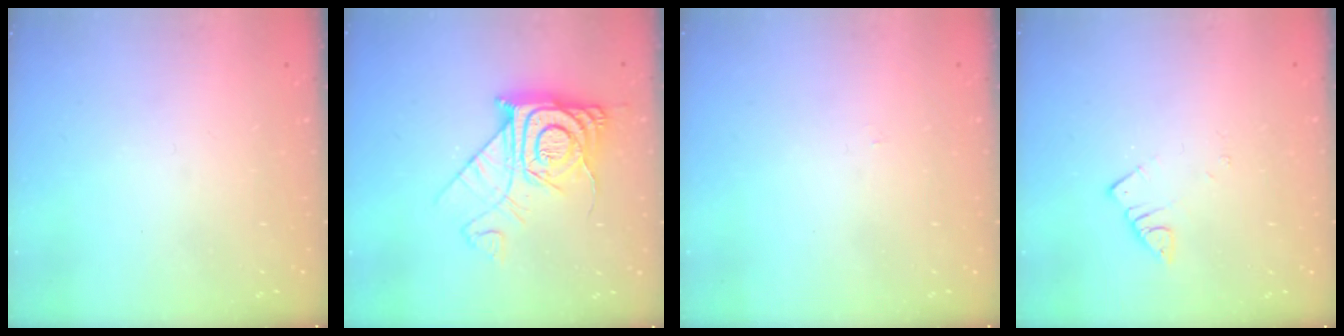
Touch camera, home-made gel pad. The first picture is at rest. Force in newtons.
{"total": 15.1, "press": 15.0, "slide": 1.4}
{"total": 2.2, "press": 2.2, "slide": 0.3}
{"total": 2.5, "press": 2.5, "slide": 0.3}